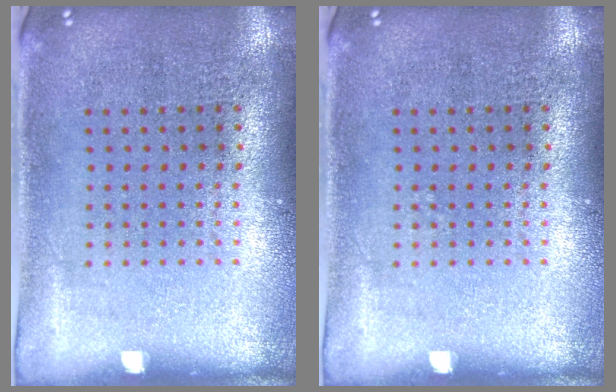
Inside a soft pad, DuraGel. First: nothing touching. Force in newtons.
{"total": 0.0}